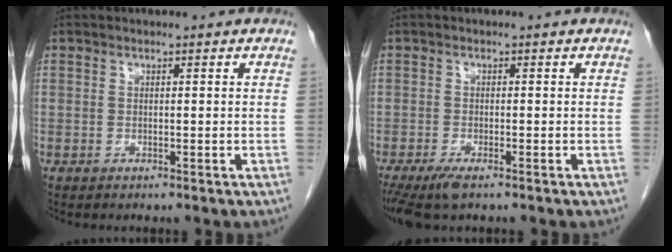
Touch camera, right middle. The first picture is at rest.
{"total": 4.1, "force": [-2.8, 0.9, 2.8], "torque": [-0.054, -0.012, -0.050]}